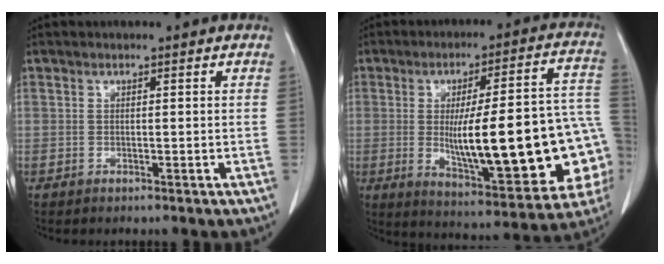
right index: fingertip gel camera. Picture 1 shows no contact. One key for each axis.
{"total": 25.6, "fx": -3.2, "fy": 4.9, "fz": 24.9, "tx": -0.287, "ty": 0.018, "tz": -0.025}